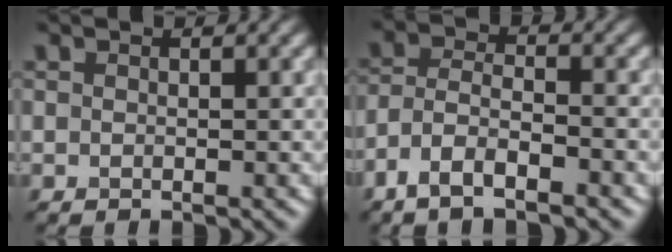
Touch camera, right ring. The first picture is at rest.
{"total": 4.6, "force": [-3.2, 1.4, 2.9], "torque": [-0.059, -0.001, -0.067]}